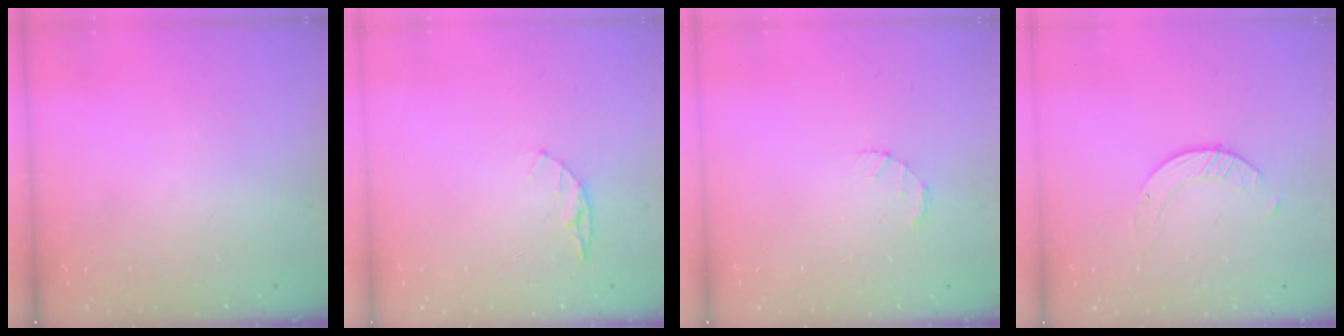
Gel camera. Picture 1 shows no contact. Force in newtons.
{"total": 5.1, "press": 5.1, "slide": 0.6}
{"total": 1.5, "press": 1.5, "slide": 0.3}
{"total": 1.7, "press": 1.7, "slide": 0.2}